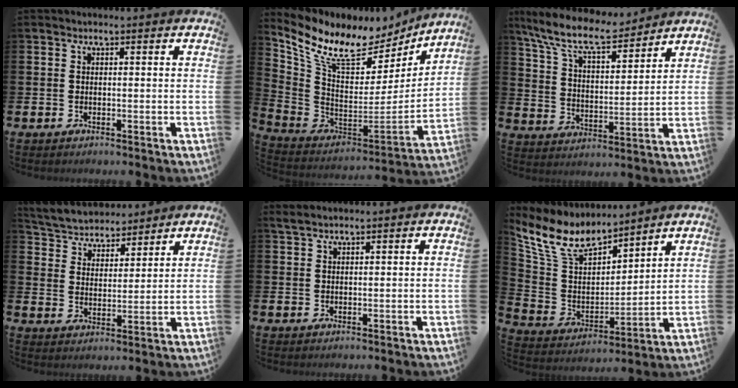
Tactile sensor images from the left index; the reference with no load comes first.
{"total": 11.0, "force": [8.8, 4.7, 4.6], "torque": [-0.125, -0.062, 0.153]}
{"total": 9.9, "force": [8.9, 2.3, 3.8], "torque": [-0.111, -0.047, 0.159]}
{"total": 4.7, "force": [4.4, 1.6, -0.3], "torque": [-0.022, -0.032, 0.075]}
{"total": 1.3, "force": [1.3, 0.3, 0.4], "torque": [-0.013, 0.003, 0.025]}
{"total": 10.3, "force": [8.6, 4.5, 3.5], "torque": [-0.118, -0.045, 0.160]}